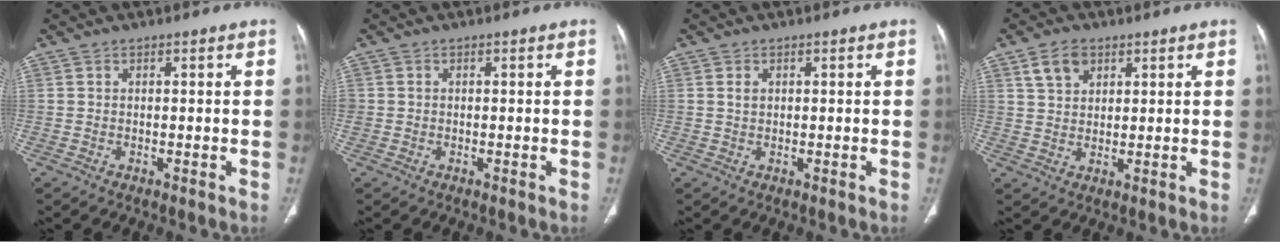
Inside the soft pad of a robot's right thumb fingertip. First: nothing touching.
{"total": 0.6, "force": [0.1, 0.6, 0.2], "torque": [-0.001, 0.003, 0.001]}
{"total": 1.1, "force": [0.4, 0.8, 0.8], "torque": [-0.010, 0.000, 0.011]}
{"total": 5.3, "force": [2.9, 3.5, 2.7], "torque": [-0.036, -0.013, 0.057]}